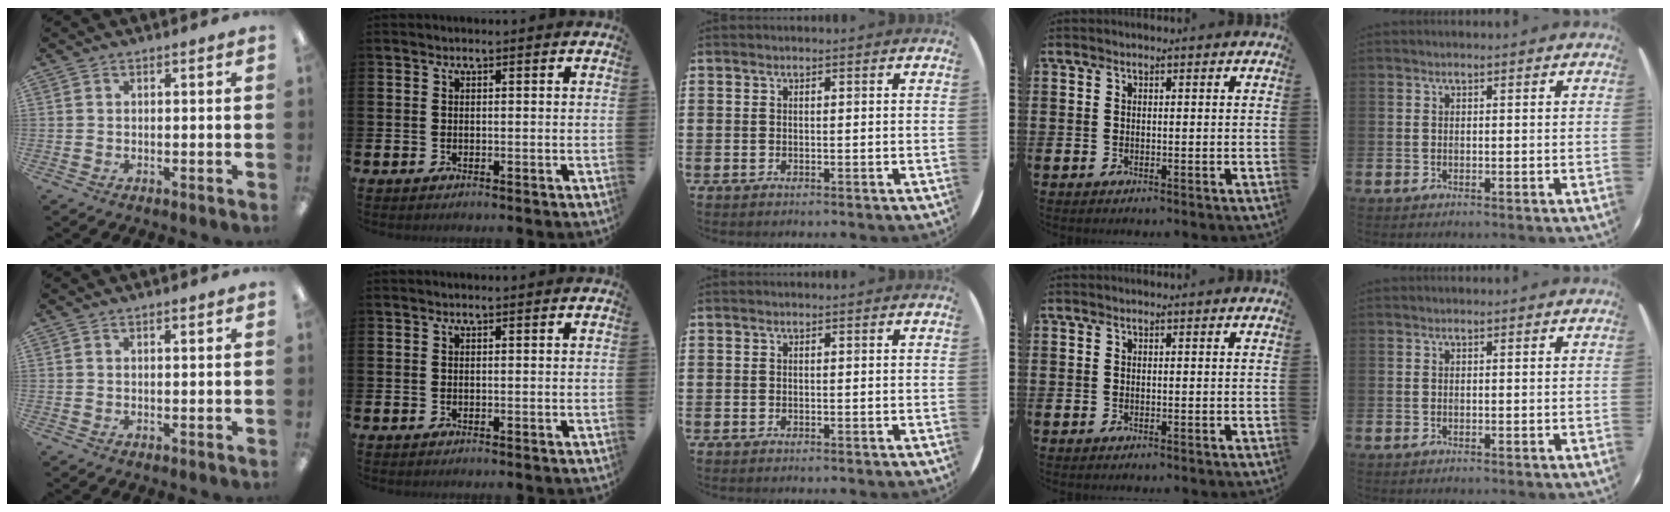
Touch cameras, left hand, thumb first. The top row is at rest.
{"thumb": {"total": 0.8, "force": [0.7, 0.1, 0.3], "torque": [-0.007, 0.000, 0.013]}}